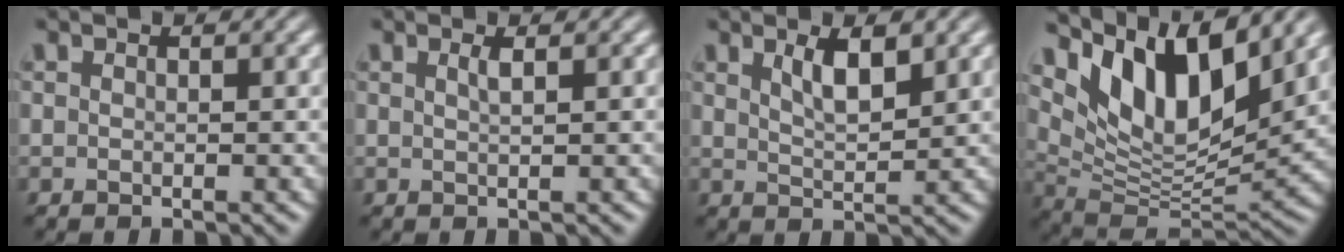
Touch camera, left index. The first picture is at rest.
{"total": 1.1, "force": [0.5, 0.3, 0.9], "torque": [-0.011, 0.002, 0.007]}
{"total": 3.2, "force": [1.8, 0.9, 2.5], "torque": [-0.044, -0.002, 0.032]}
{"total": 11.1, "force": [6.8, 4.3, 7.7], "torque": [-0.133, -0.004, 0.130]}